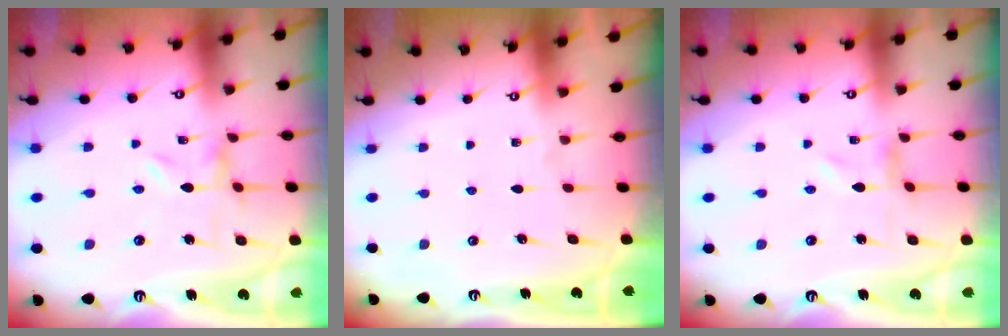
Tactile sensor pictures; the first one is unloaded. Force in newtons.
{"total": 0.0}
{"total": 0.0}